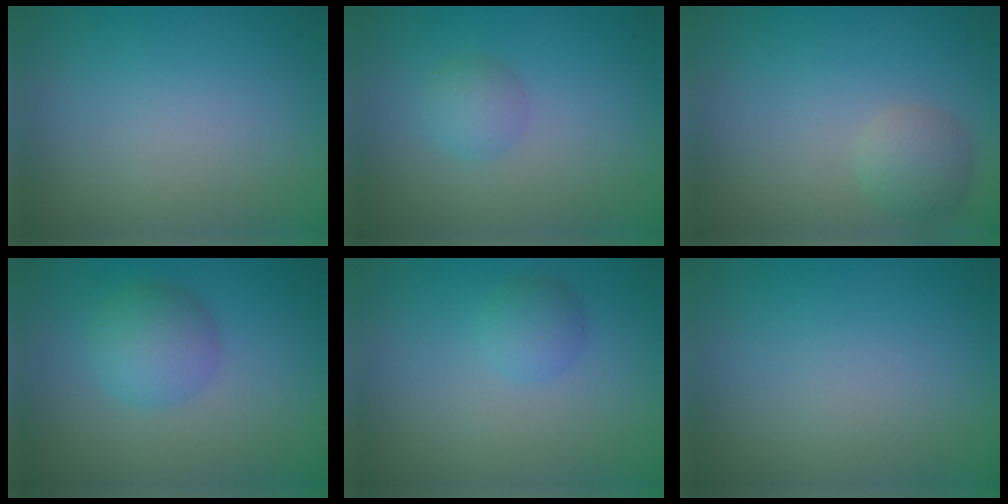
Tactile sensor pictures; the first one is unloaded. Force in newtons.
{"total": 1.7, "press": 1.7, "slide": 0.0}
{"total": 2.3, "press": 2.3, "slide": 0.2}
{"total": 3.4, "press": 3.4, "slide": 0.1}
{"total": 1.7, "press": 1.7, "slide": 0.0}
{"total": 0.0}